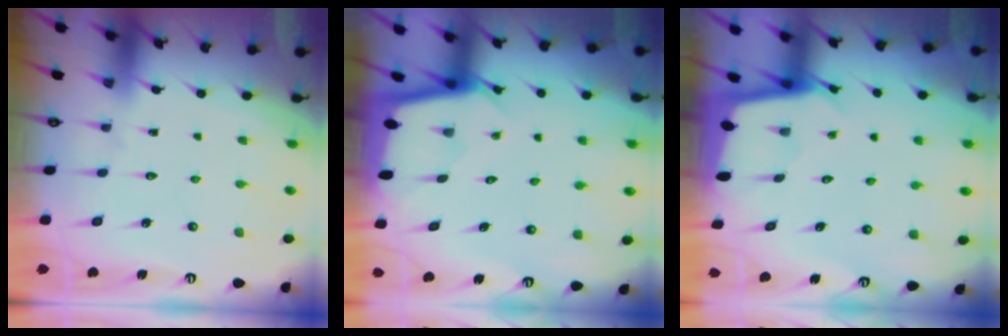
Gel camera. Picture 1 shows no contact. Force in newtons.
{"total": 2.3, "press": 2.3, "slide": 0.2}
{"total": 2.3, "press": 2.3, "slide": 0.1}